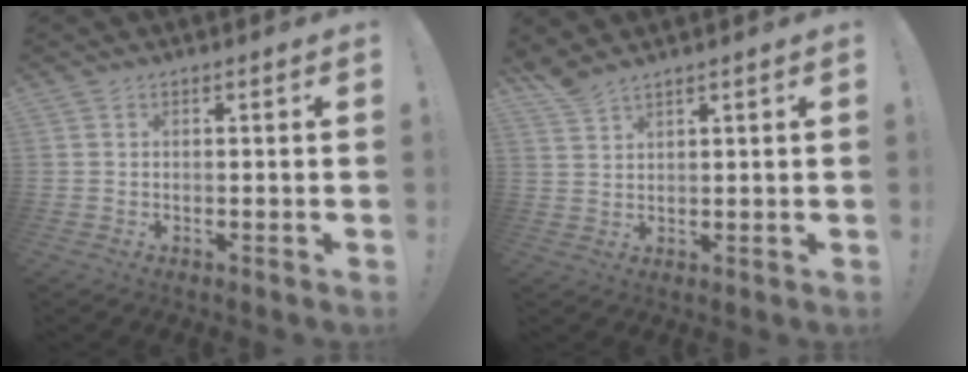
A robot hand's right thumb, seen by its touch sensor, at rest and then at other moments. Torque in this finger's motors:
{"motor_torque": [0.13, 0.09, 0.41, 0.26, -0.02]}